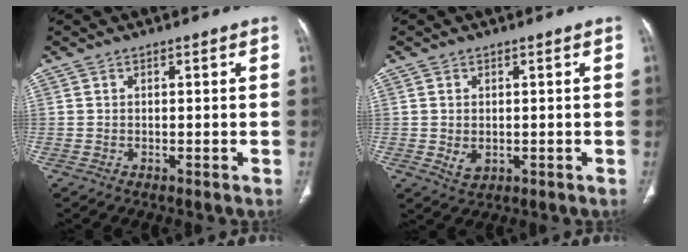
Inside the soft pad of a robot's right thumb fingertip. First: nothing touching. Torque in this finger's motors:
{"motor_torque": [-0.36, 0.22, -0.16, 0.07, 0.09]}